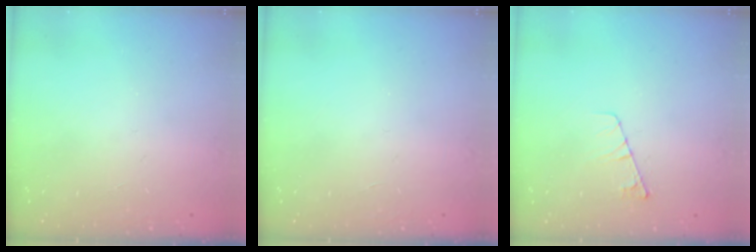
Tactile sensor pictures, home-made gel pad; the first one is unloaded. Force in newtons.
{"total": 0.0}
{"total": 4.8, "press": 4.8, "slide": 0.5}